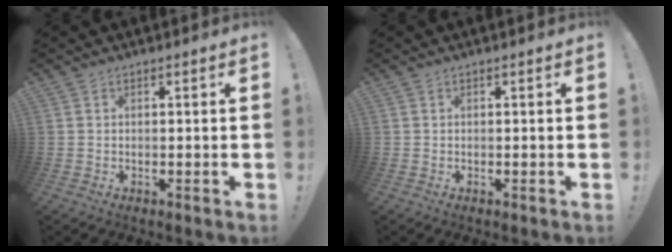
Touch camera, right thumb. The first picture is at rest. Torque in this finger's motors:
{"motor_torque": [0.00, 0.00, 0.00, 0.00, 0.00]}